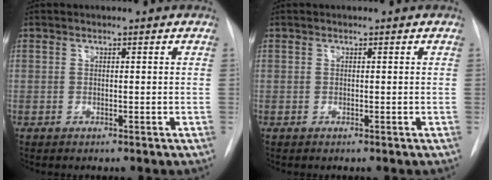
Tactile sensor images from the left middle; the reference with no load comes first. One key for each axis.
{"total": 0.0}